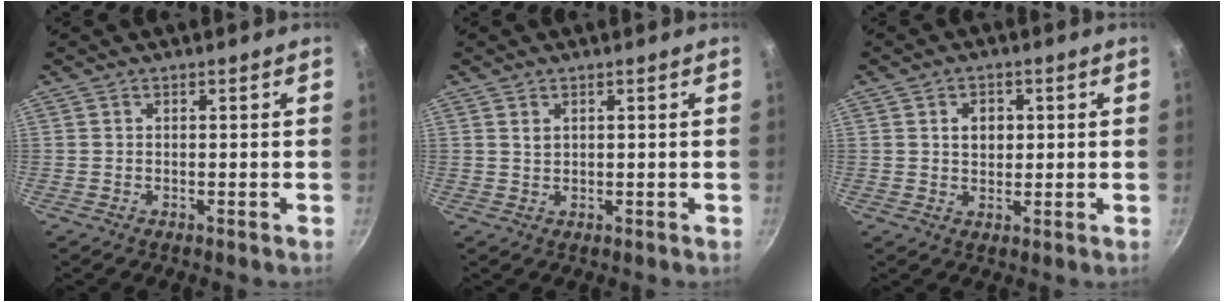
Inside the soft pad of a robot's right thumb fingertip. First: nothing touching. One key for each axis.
{"total": 1.4, "fx": 0.6, "fy": 0.9, "fz": 0.8, "tx": -0.012, "ty": 0.000, "tz": 0.013}
{"total": 4.0, "fx": 0.8, "fy": 3.2, "fz": 2.3, "tx": -0.018, "ty": -0.001, "tz": 0.012}